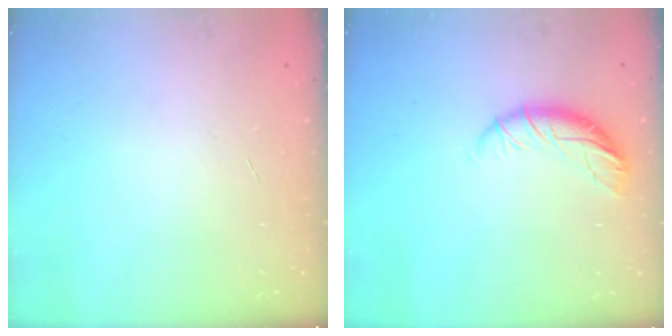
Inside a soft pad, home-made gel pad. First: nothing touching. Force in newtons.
{"total": 9.7, "press": 9.6, "slide": 1.7}